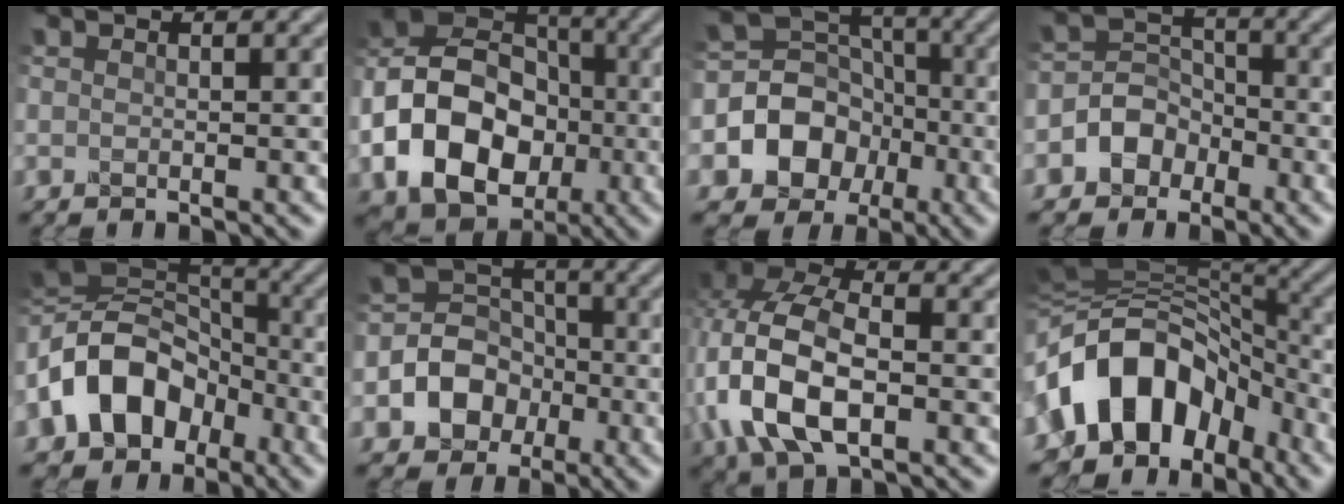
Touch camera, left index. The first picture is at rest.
{"total": 11.6, "force": [-3.1, 9.0, 6.6], "torque": [-0.131, -0.001, -0.069]}
{"total": 7.5, "force": [-2.2, 6.7, 2.6], "torque": [-0.047, 0.014, -0.065]}
{"total": 2.8, "force": [-1.6, 2.3, 0.4], "torque": [-0.009, 0.010, -0.036]}
{"total": 10.1, "force": [-3.6, 7.8, 5.3], "torque": [-0.119, 0.007, -0.083]}
{"total": 5.0, "force": [-1.7, 4.4, 1.7], "torque": [-0.021, 0.008, -0.048]}
{"total": 8.5, "force": [-1.4, 5.2, 6.6], "torque": [-0.161, 0.005, -0.040]}
{"total": 11.3, "force": [-4.0, 8.0, 6.8], "torque": [-0.115, 0.025, -0.089]}